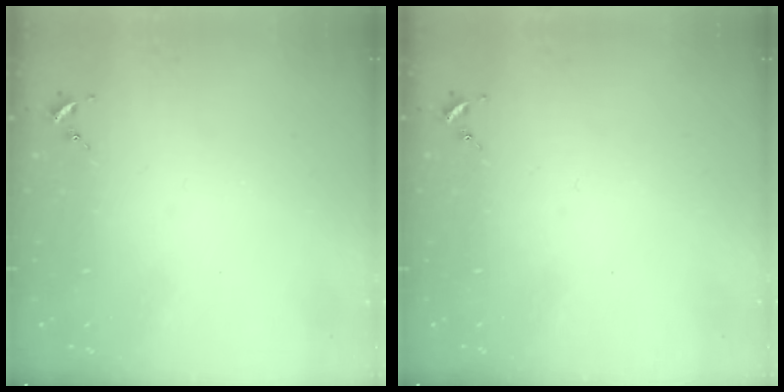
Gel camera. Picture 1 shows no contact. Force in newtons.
{"total": 0.0}